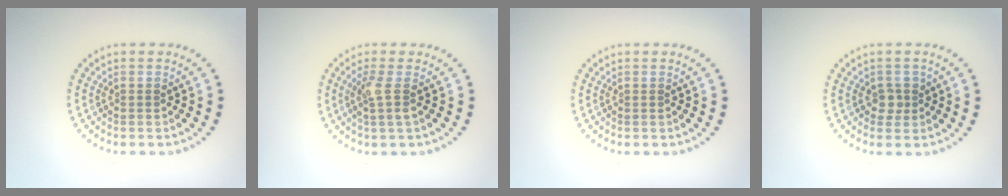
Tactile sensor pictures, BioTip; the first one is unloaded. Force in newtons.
{"total": 1.9, "press": 1.4, "slide": 1.2}
{"total": 0.0}
{"total": 1.5, "press": 1.3, "slide": 0.8}